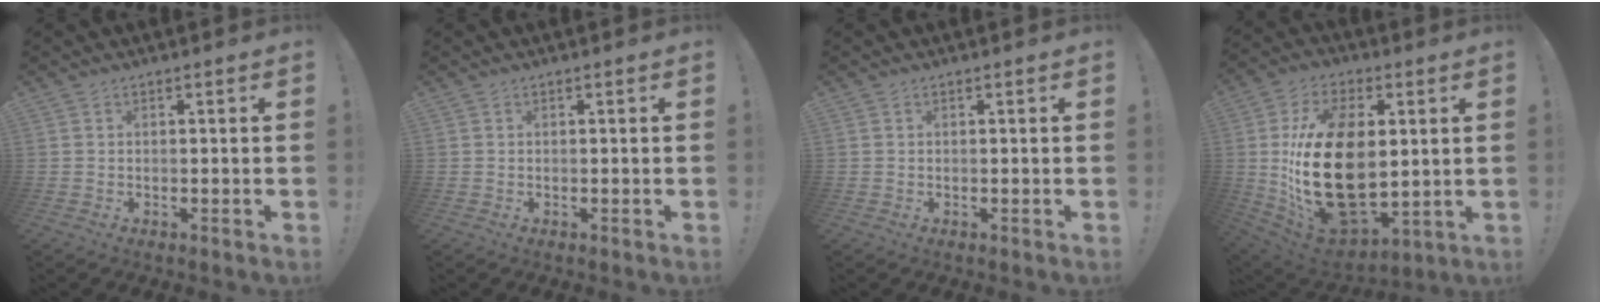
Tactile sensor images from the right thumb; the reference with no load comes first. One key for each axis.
{"total": 0.0}
{"total": 0.0}
{"total": 28.9, "fx": 1.4, "fy": 17.3, "fz": 23.1, "tx": -0.464, "ty": -0.015, "tz": 0.039}